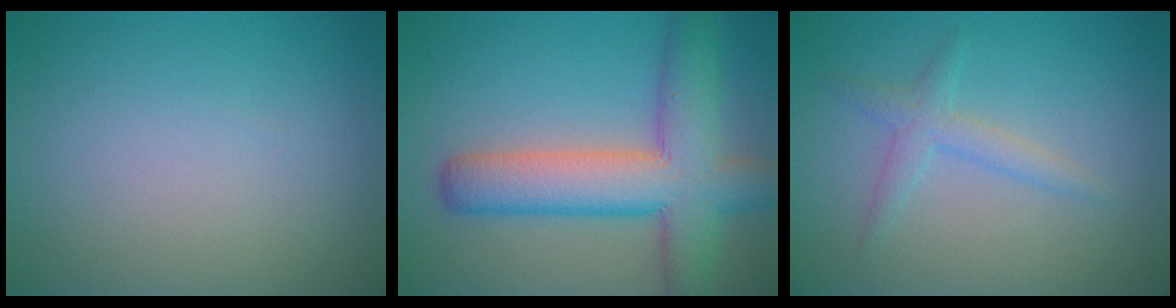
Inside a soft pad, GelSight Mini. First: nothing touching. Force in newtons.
{"total": 8.3, "press": 8.3, "slide": 0.3}
{"total": 1.9, "press": 1.9, "slide": 0.1}